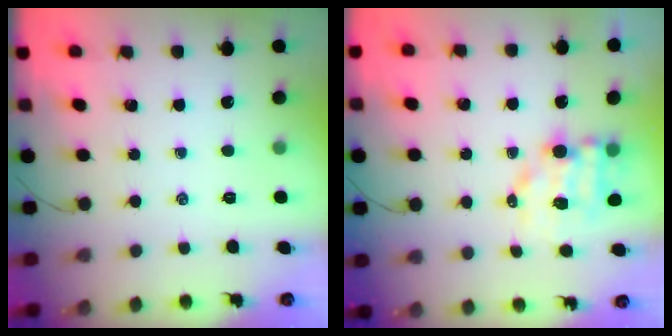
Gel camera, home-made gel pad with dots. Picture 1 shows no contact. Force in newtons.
{"total": 7.7, "press": 7.6, "slide": 1.0}